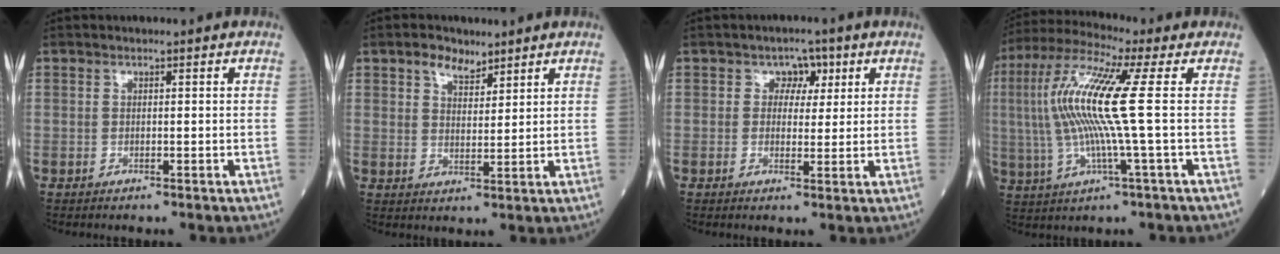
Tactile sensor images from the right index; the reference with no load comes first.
{"total": 4.0, "force": [3.0, 2.0, 1.8], "torque": [-0.038, 0.007, 0.057]}
{"total": 3.3, "force": [1.3, 2.6, 1.7], "torque": [-0.012, 0.007, 0.016]}
{"total": 13.8, "force": [1.1, -0.3, 13.8], "torque": [-0.301, 0.012, 0.014]}